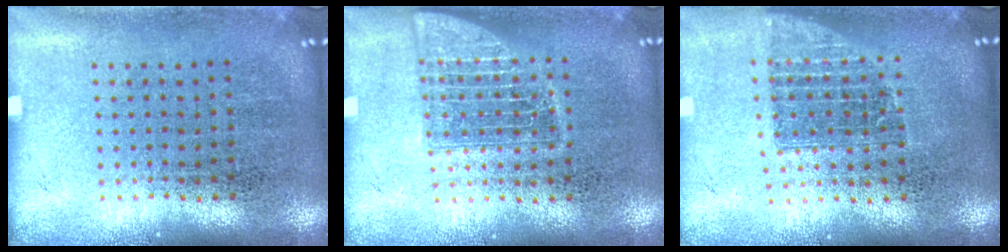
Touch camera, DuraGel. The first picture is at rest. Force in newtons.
{"total": 1.8, "press": 1.7, "slide": 0.3}
{"total": 1.4, "press": 1.2, "slide": 0.7}